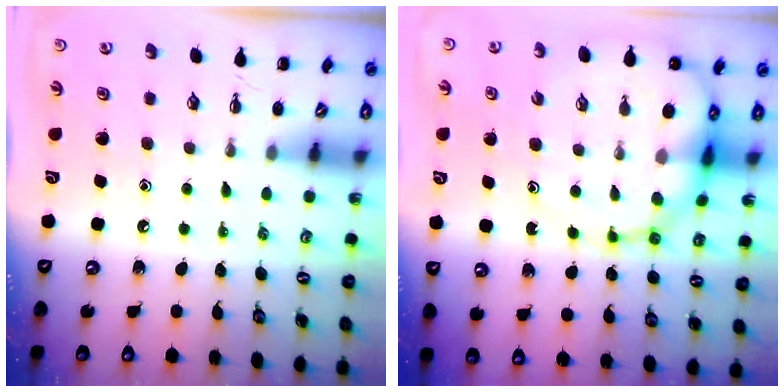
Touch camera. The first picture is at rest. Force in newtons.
{"total": 14.1, "press": 13.6, "slide": 3.5}